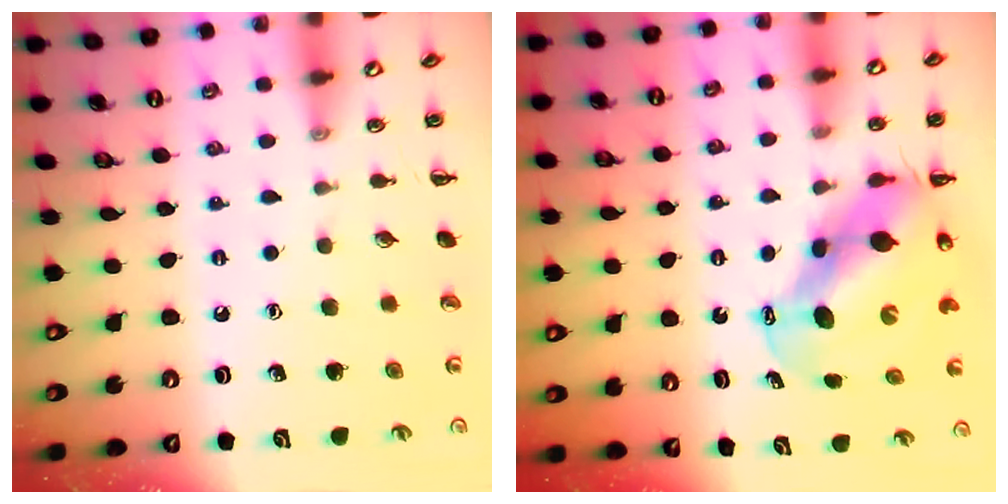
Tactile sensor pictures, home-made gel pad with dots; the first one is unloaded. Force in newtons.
{"total": 10.2, "press": 9.9, "slide": 2.4}